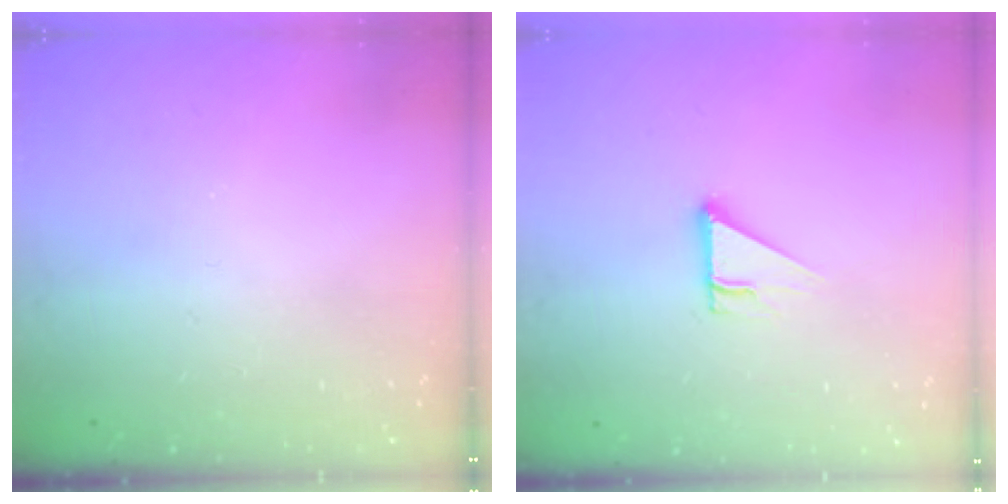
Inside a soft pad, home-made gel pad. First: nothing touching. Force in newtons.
{"total": 2.7, "press": 2.7, "slide": 0.0}